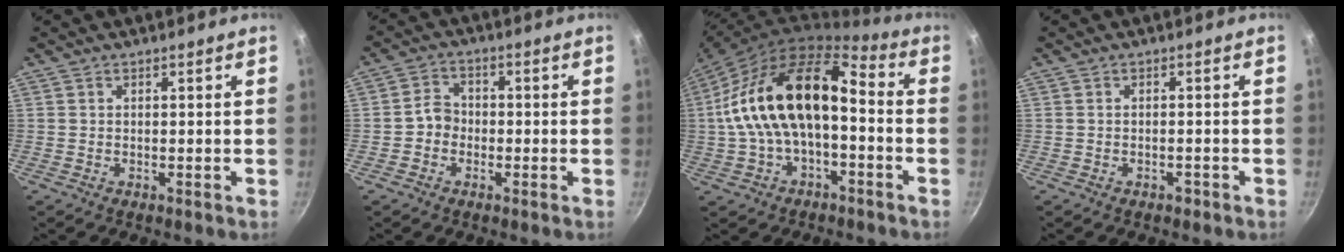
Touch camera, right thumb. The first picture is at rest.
{"total": 4.1, "force": [-1.1, 3.5, 1.8], "torque": [-0.005, 0.022, -0.027]}
{"total": 19.3, "force": [-1.7, 10.3, 16.2], "torque": [-0.280, 0.060, -0.041]}
{"total": 1.1, "force": [-0.8, 0.5, 0.6], "torque": [-0.011, 0.009, -0.006]}